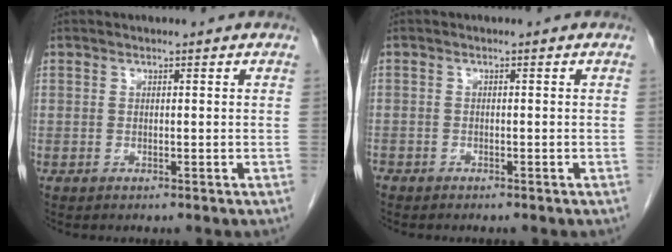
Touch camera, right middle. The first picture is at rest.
{"total": 1.0, "force": [-0.9, 0.5, 0.2], "torque": [-0.010, 0.000, -0.017]}